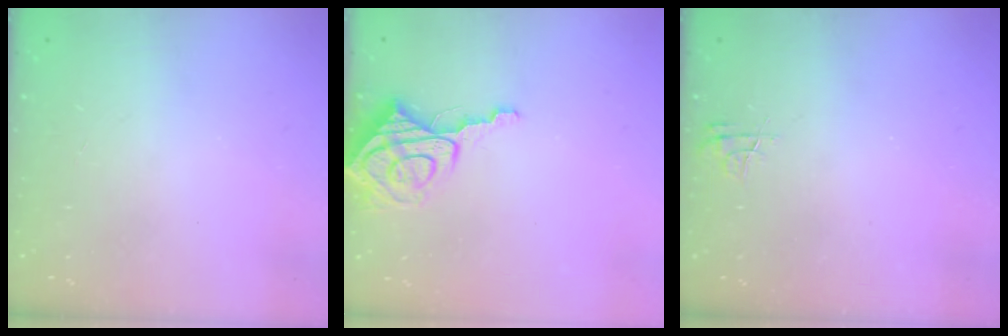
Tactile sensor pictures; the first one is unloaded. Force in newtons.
{"total": 8.5, "press": 8.4, "slide": 0.8}
{"total": 3.9, "press": 3.8, "slide": 0.4}